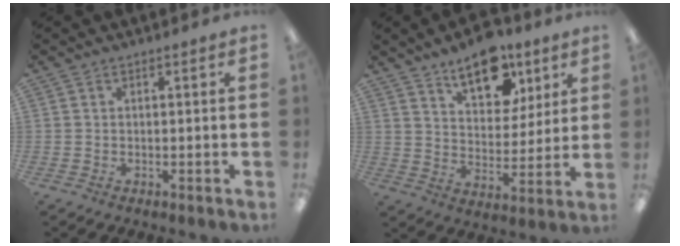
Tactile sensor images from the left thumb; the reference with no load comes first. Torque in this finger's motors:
{"motor_torque": [0.18, 0.48, 0.22, 0.12, 0.05]}